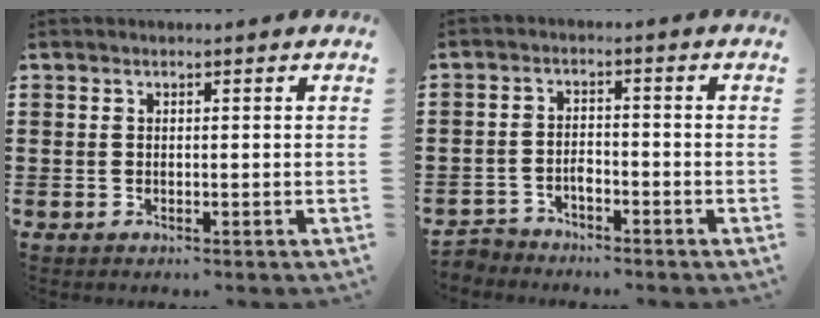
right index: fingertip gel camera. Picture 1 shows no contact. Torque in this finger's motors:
{"motor_torque": [1.09, 1.05, 0.01, 0.00]}